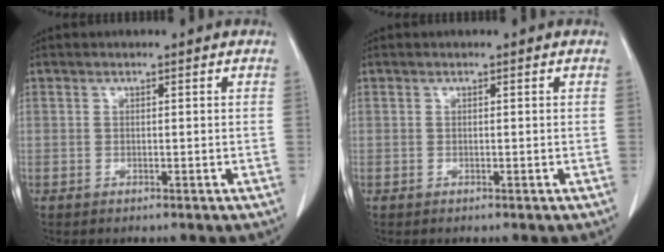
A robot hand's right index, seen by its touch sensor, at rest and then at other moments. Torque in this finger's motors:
{"motor_torque": [0.00, 0.00, 0.00, 0.00]}